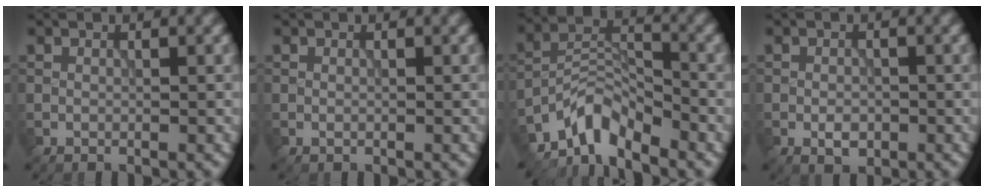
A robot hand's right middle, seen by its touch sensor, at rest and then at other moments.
{"total": 0.0}
{"total": 5.4, "force": [-4.5, 1.7, 2.3], "torque": [-0.030, 0.002, -0.097]}
{"total": 1.8, "force": [-0.7, 1.1, 1.3], "torque": [-0.021, 0.000, -0.012]}